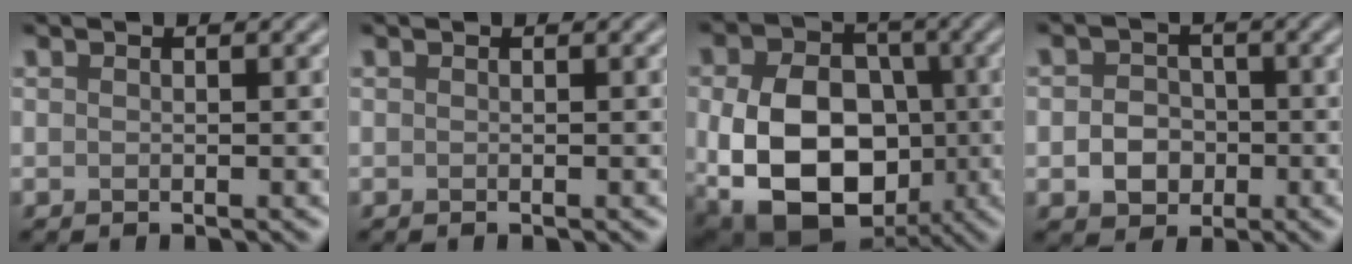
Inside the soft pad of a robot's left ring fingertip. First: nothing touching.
{"total": 0.0}
{"total": 14.9, "force": [-2.7, 11.0, 9.7], "torque": [-0.154, -0.011, -0.056]}
{"total": 3.3, "force": [-0.7, 2.8, 1.6], "torque": [-0.023, 0.000, -0.017]}